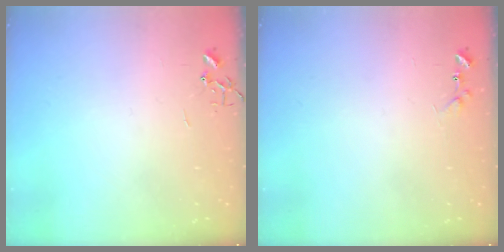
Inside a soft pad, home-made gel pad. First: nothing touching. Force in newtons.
{"total": 7.1, "press": 7.0, "slide": 0.5}